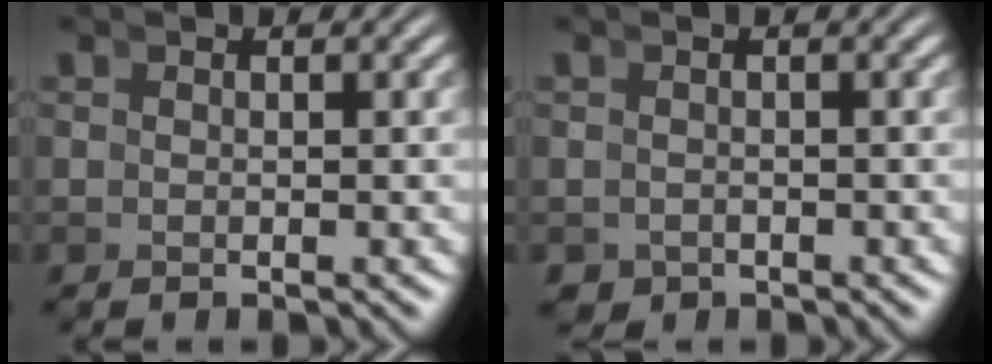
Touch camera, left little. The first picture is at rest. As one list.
[{"total": 2.3, "force": [-1.4, 1.7, 0.4], "torque": [-0.013, -0.020, -0.016]}]